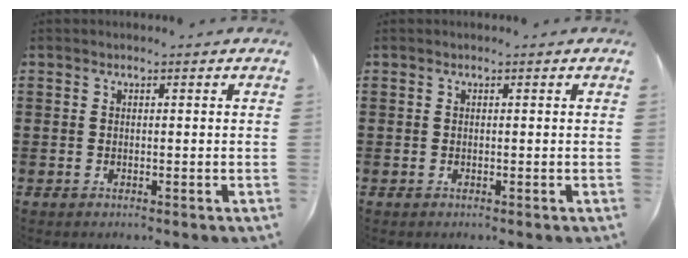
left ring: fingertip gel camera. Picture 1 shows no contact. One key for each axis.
{"total": 0.0}